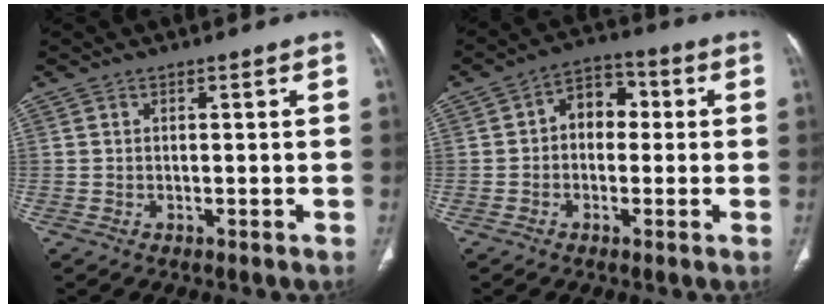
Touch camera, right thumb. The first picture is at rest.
{"total": 7.2, "force": [0.5, 5.2, 5.0], "torque": [-0.045, 0.025, -0.003]}